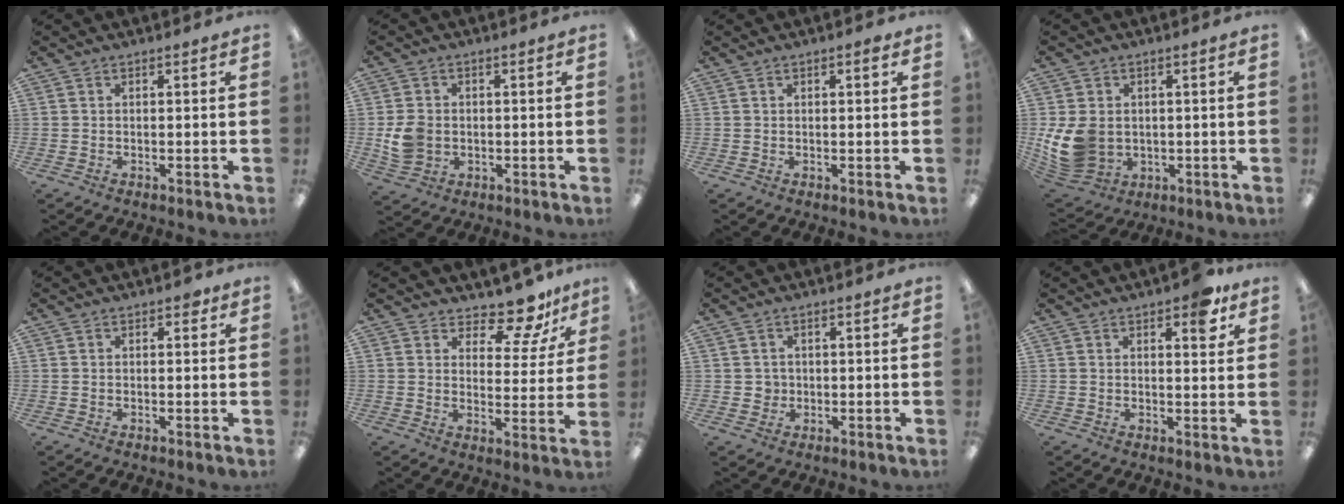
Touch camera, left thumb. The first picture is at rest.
{"total": 6.3, "force": [-0.6, 5.4, 3.3], "torque": [-0.056, 0.005, -0.009]}
{"total": 0.9, "force": [0.5, 0.3, 0.6], "torque": [-0.013, 0.003, 0.009]}
{"total": 11.4, "force": [-0.4, 9.2, 6.6], "torque": [-0.156, 0.001, -0.004]}
{"total": 1.3, "force": [0.6, 0.8, 0.8], "torque": [-0.009, 0.000, 0.008]}
{"total": 10.1, "force": [8.7, 3.7, 3.6], "torque": [-0.050, -0.066, 0.157]}
{"total": 2.3, "force": [0.2, 2.3, 0.3], "torque": [-0.003, 0.001, -0.002]}
{"total": 6.1, "force": [3.8, 2.5, 4.0], "torque": [-0.041, -0.014, 0.058]}